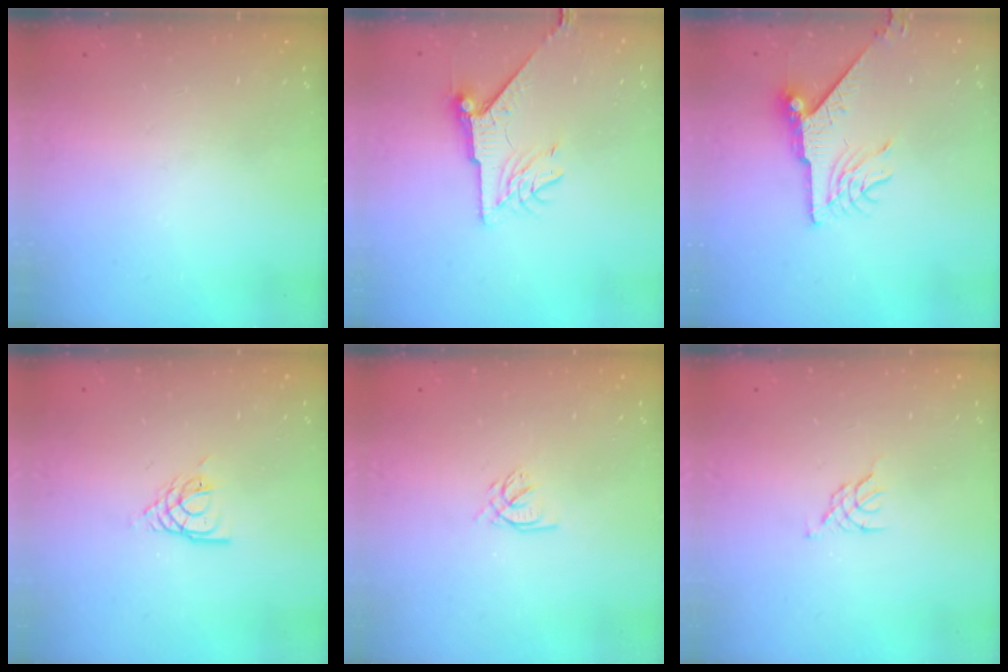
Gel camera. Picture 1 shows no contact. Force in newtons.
{"total": 8.3, "press": 8.2, "slide": 0.8}
{"total": 9.3, "press": 9.3, "slide": 0.4}
{"total": 5.2, "press": 5.2, "slide": 0.3}
{"total": 2.4, "press": 2.4, "slide": 0.3}
{"total": 0.8, "press": 0.7, "slide": 0.3}